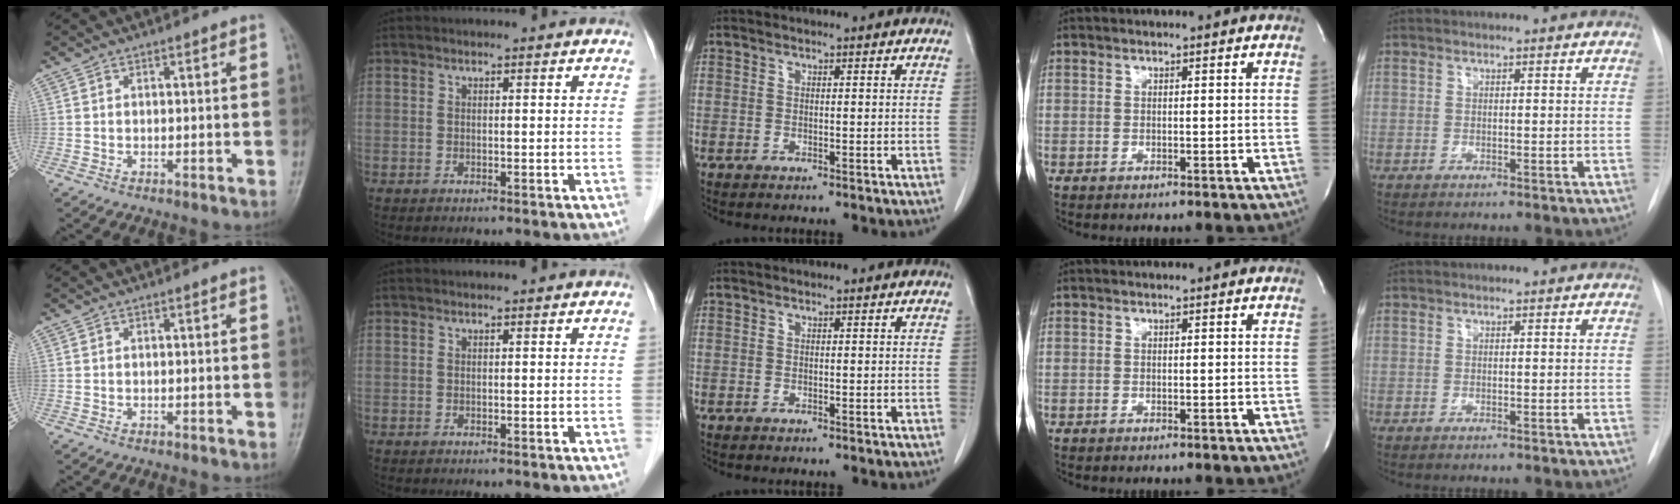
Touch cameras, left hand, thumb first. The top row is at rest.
{}